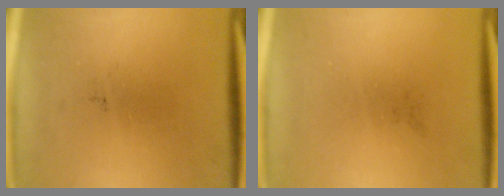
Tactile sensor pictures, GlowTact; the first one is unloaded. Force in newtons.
{"total": 0.0}